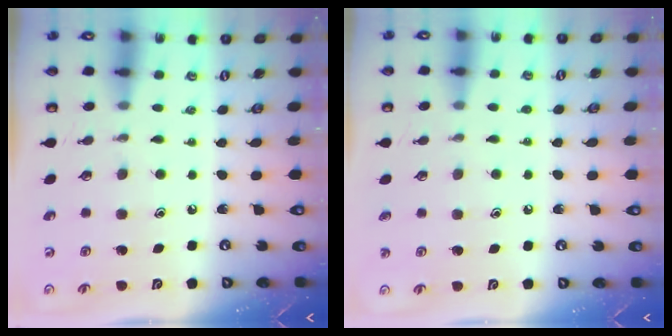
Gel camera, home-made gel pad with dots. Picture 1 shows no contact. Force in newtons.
{"total": 3.6, "press": 3.5, "slide": 0.4}